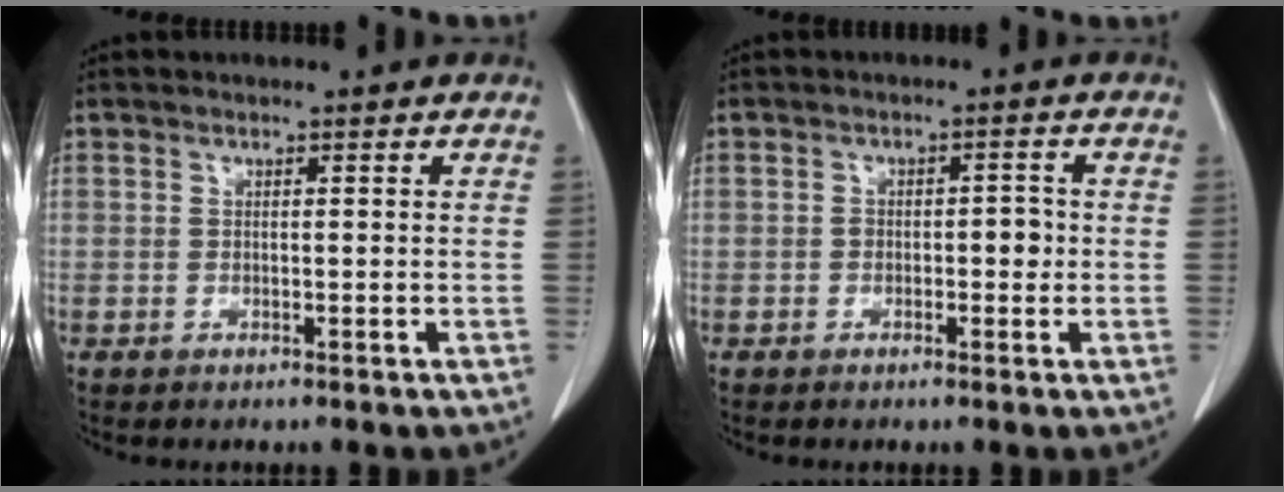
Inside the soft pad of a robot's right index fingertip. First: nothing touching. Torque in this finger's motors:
{"motor_torque": [0.41, -0.08, 0.00, 0.02]}